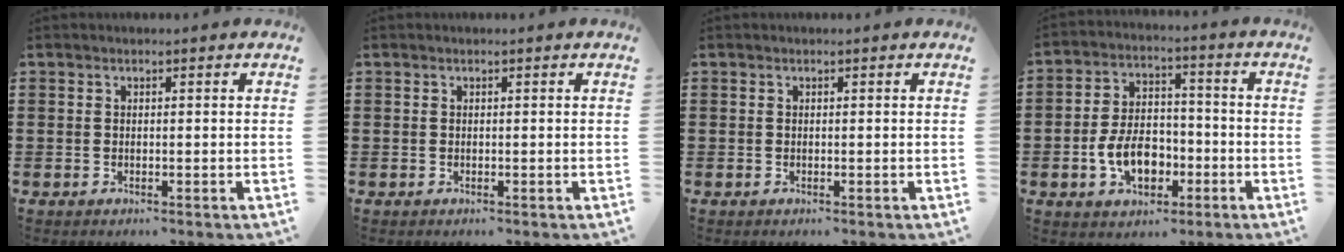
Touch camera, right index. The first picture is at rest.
{"total": 0.0}
{"total": 0.0}
{"total": 8.2, "force": [-2.7, 5.3, 5.7], "torque": [-0.120, 0.004, -0.054]}